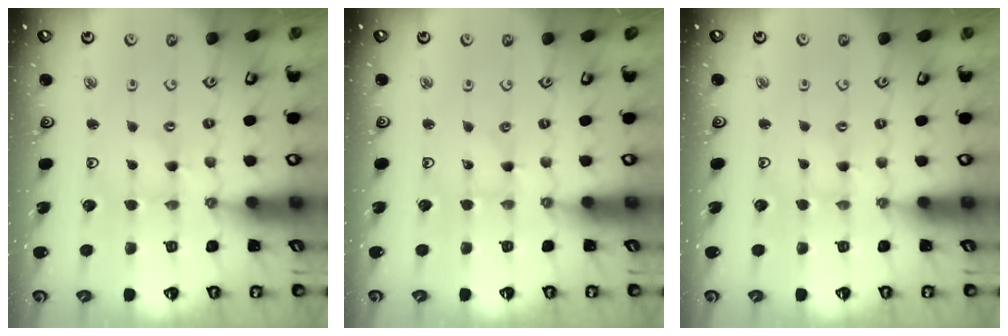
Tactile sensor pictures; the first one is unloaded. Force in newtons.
{"total": 0.0}
{"total": 0.6, "press": 0.6, "slide": 0.1}